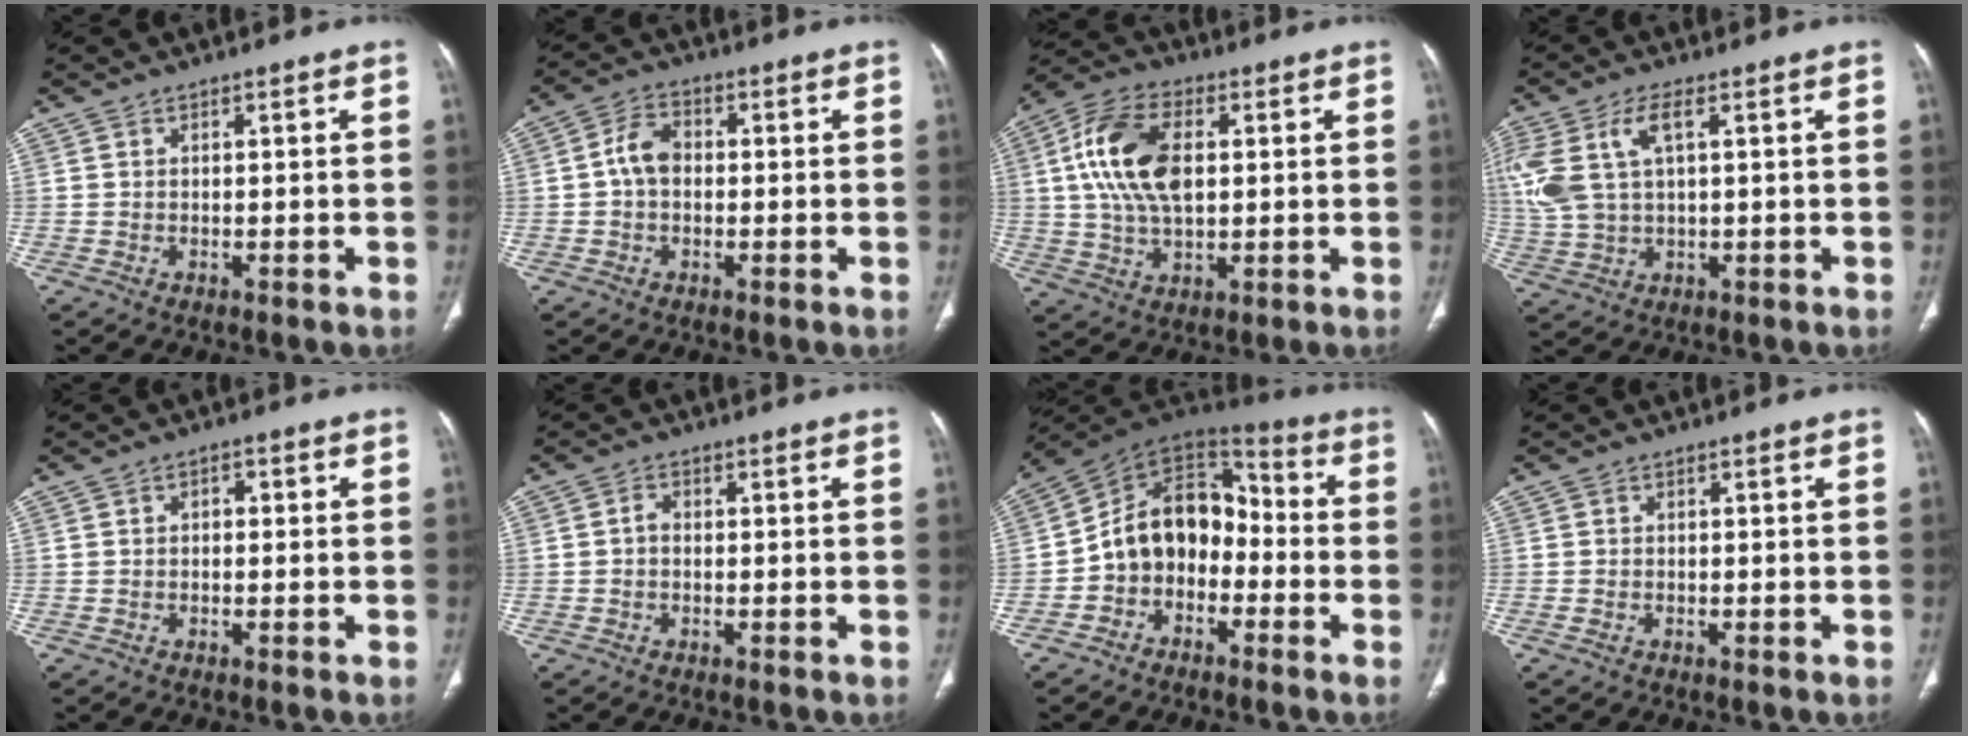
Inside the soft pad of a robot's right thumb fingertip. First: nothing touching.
{"total": 5.3, "force": [-0.1, 3.8, 3.7], "torque": [-0.063, 0.017, -0.011]}
{"total": 14.8, "force": [2.5, 8.4, 12.0], "torque": [-0.234, 0.012, 0.045]}
{"total": 11.9, "force": [3.5, 5.8, 9.8], "torque": [-0.239, 0.012, 0.080]}
{"total": 1.6, "force": [0.1, 1.1, 1.2], "torque": [-0.013, 0.009, -0.002]}
{"total": 1.6, "force": [-0.3, 1.2, 1.0], "torque": [-0.012, 0.004, -0.008]}
{"total": 13.5, "force": [-3.1, 10.3, 8.2], "torque": [-0.100, 0.071, -0.068]}
{"total": 0.8, "force": [-0.4, 0.5, 0.5], "torque": [-0.015, 0.002, -0.007]}